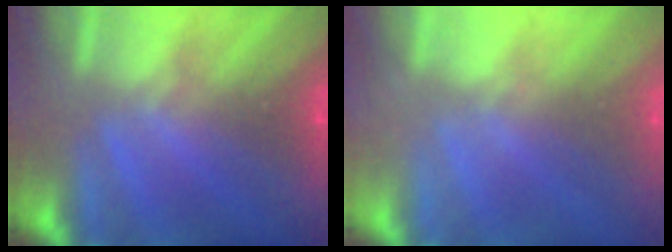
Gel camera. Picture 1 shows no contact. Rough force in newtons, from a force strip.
{"total": 2.3}